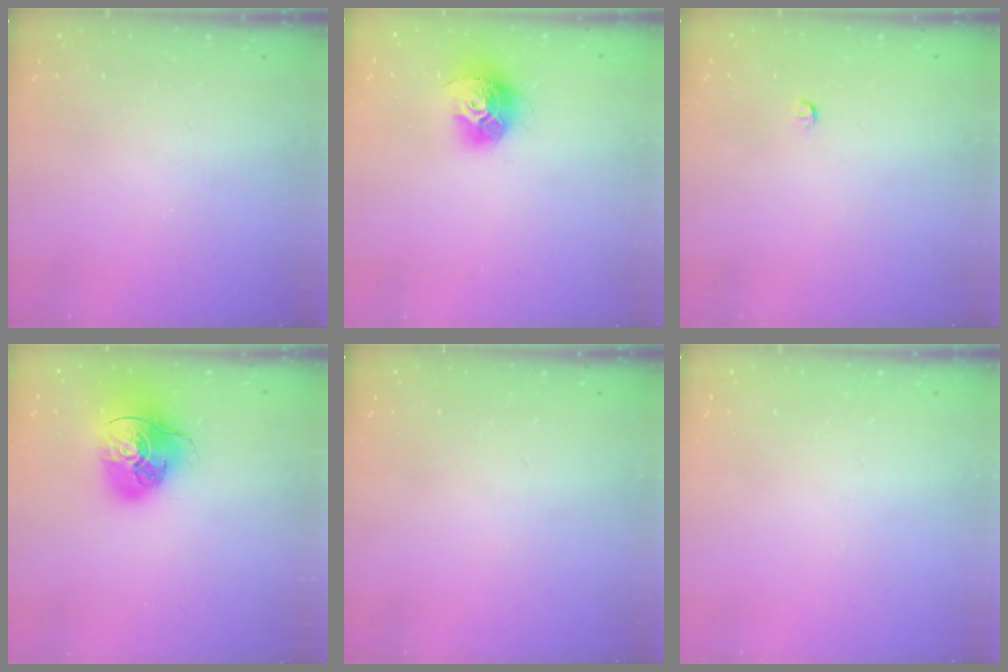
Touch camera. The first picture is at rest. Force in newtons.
{"total": 12.8, "press": 12.8, "slide": 1.1}
{"total": 3.0, "press": 2.9, "slide": 0.4}
{"total": 17.5, "press": 17.3, "slide": 2.6}
{"total": 0.0}
{"total": 0.0}